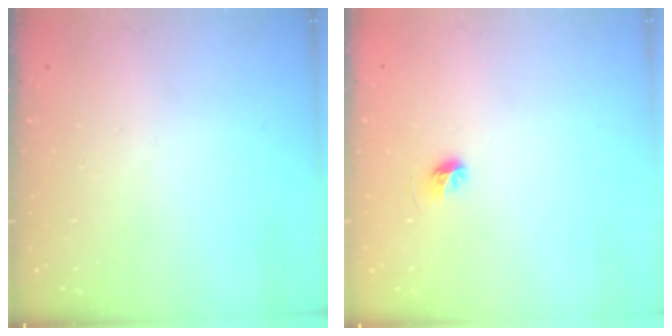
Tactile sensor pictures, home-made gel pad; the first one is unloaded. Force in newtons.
{"total": 4.5, "press": 4.3, "slide": 1.4}